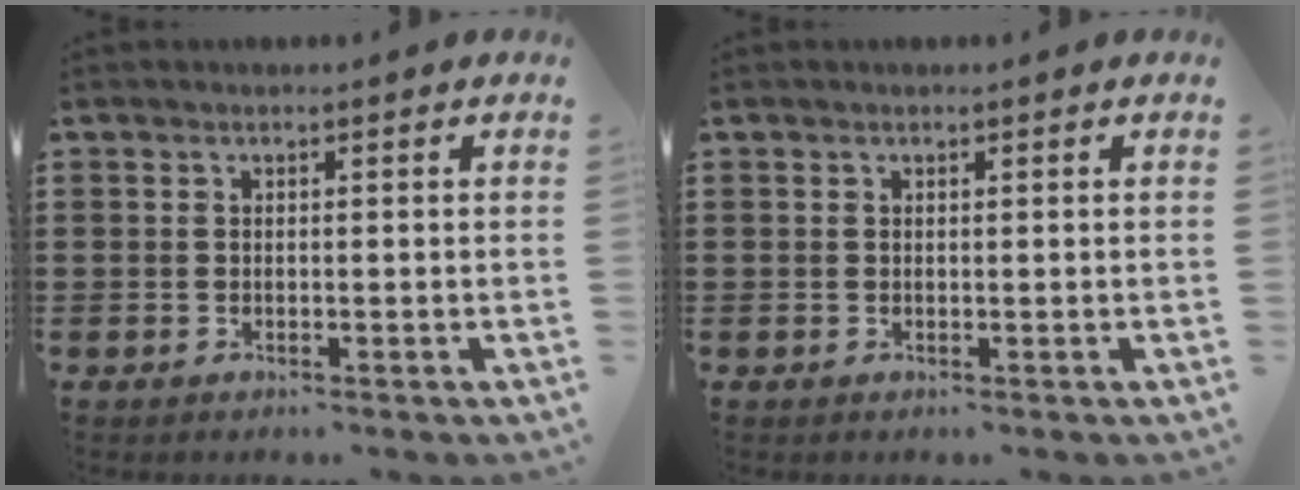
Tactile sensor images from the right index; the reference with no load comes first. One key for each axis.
{"total": 0.0}